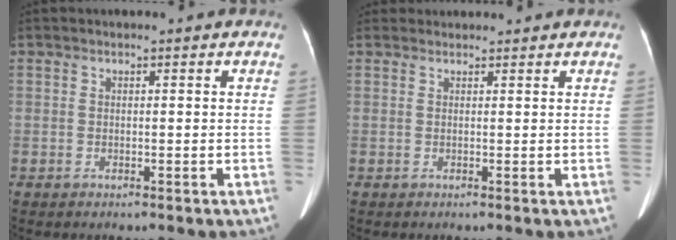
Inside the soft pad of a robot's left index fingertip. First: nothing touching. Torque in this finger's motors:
{"motor_torque": [1.02, -1.12, 0.28, 0.21]}